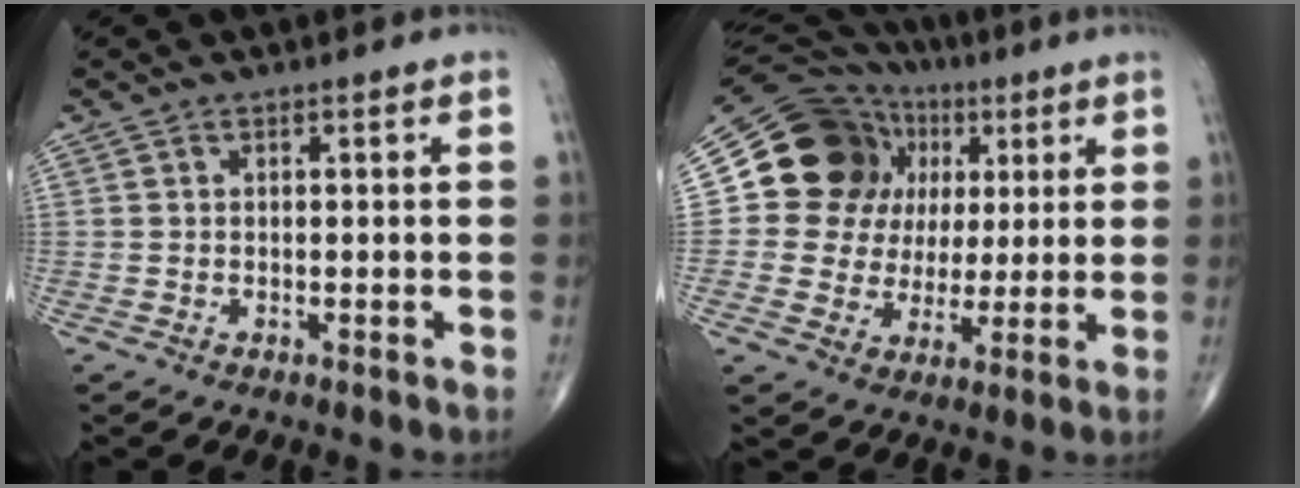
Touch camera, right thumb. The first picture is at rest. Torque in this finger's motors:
{"motor_torque": [0.29, 0.45, 0.19, -0.19, 0.04]}